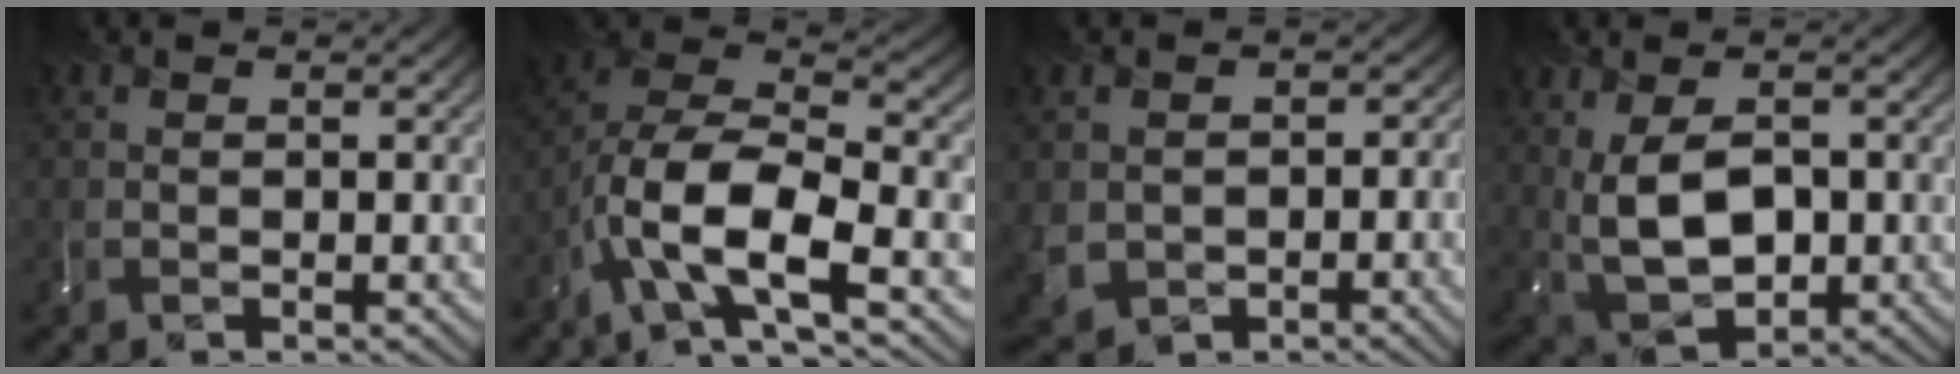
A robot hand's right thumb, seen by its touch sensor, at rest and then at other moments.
{"total": 12.3, "force": [-6.2, 4.5, 9.7], "torque": [-0.194, -0.008, -0.122]}
{"total": 6.6, "force": [-1.3, 6.0, 2.5], "torque": [-0.086, -0.035, -0.014]}
{"total": 7.8, "force": [-0.1, 4.9, 6.1], "torque": [-0.139, -0.009, 0.004]}